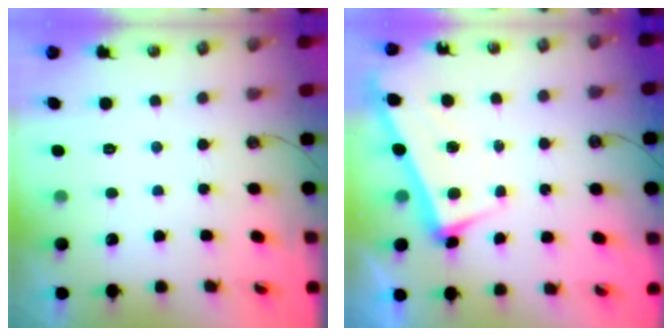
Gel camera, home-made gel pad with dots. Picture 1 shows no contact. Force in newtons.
{"total": 3.4, "press": 3.3, "slide": 1.0}